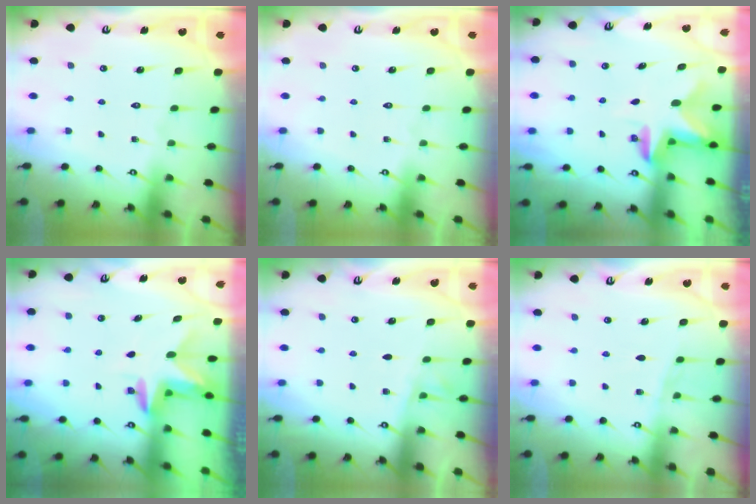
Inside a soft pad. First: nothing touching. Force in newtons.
{"total": 0.0}
{"total": 2.4, "press": 2.4, "slide": 0.4}
{"total": 2.7, "press": 2.7, "slide": 0.1}
{"total": 2.9, "press": 2.9, "slide": 0.4}
{"total": 4.1, "press": 4.1, "slide": 0.5}